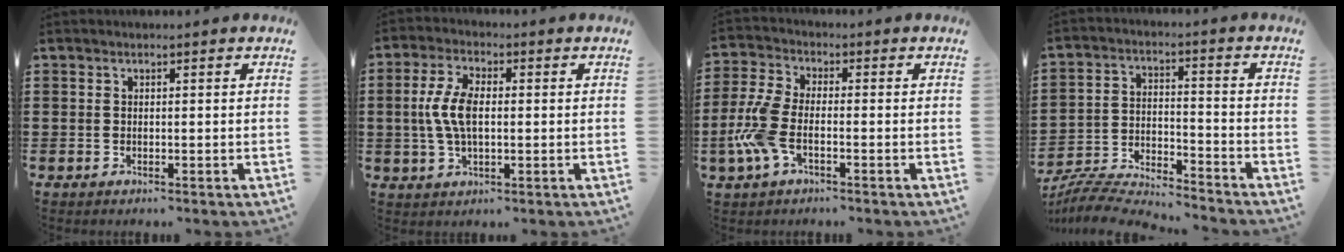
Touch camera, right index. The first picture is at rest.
{"total": 6.8, "force": [0.1, 3.0, 6.1], "torque": [-0.143, 0.000, -0.007]}
{"total": 7.0, "force": [-2.2, 3.3, 5.7], "torque": [-0.147, -0.005, -0.049]}
{"total": 6.3, "force": [-6.2, 0.5, 1.0], "torque": [-0.034, -0.001, -0.128]}